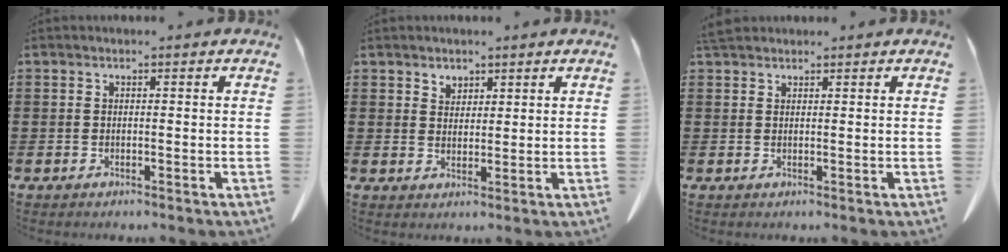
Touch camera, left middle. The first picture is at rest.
{"total": 2.2, "force": [1.9, 1.1, 0.1], "torque": [-0.007, 0.003, 0.037]}
{"total": 2.4, "force": [2.1, 0.9, 0.9], "torque": [-0.025, 0.003, 0.041]}